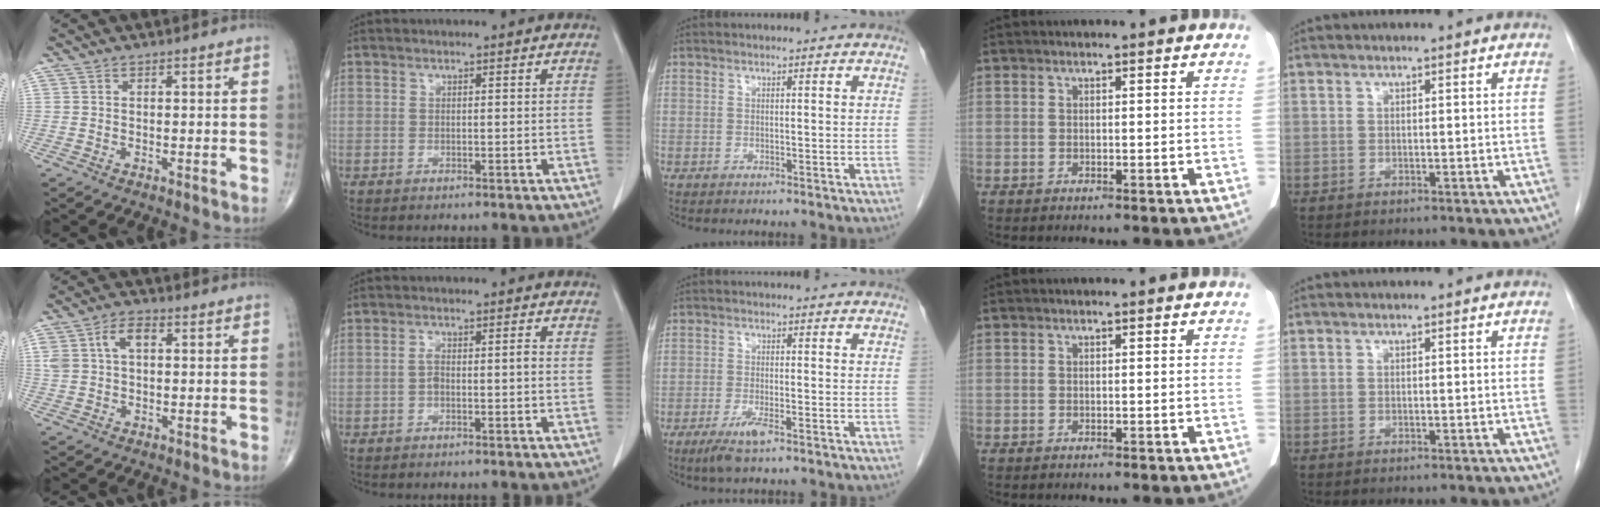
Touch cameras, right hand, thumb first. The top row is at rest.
{"thumb": {"total": 6.4, "force": [1.5, 3.9, 4.8], "torque": [-0.100, 0.020, 0.029]}, "index": {"total": 2.4, "force": [-0.7, 0.7, 2.2], "torque": [-0.039, 0.007, -0.011]}, "middle": {"total": 3.8, "force": [-2.3, 0.5, 3.0], "torque": [-0.065, -0.009, -0.043]}}